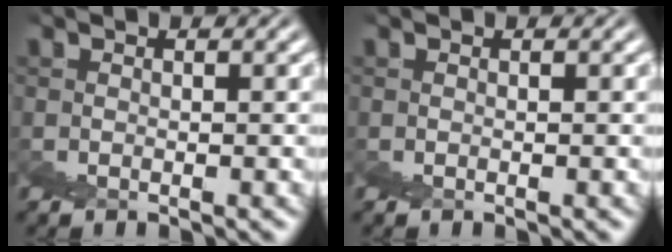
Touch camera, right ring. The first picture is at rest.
{"total": 0.0}